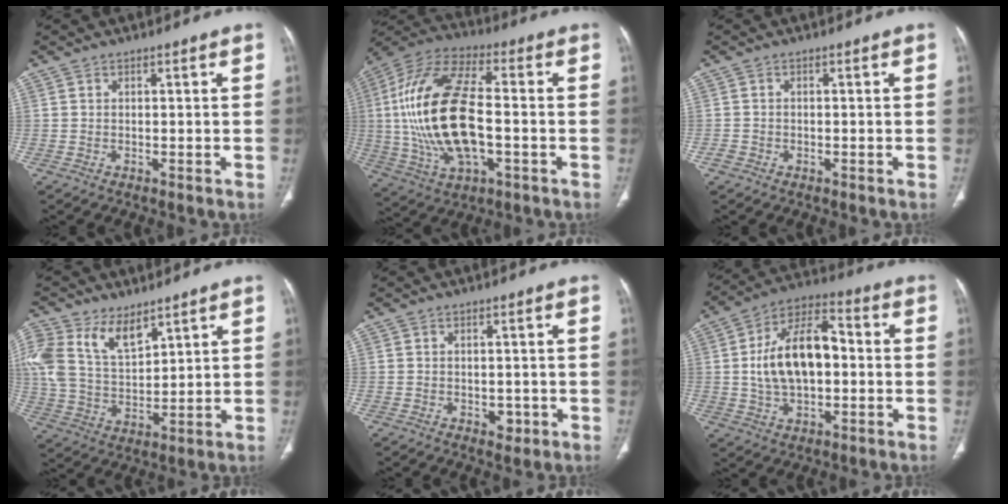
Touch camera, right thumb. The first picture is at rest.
{"total": 23.2, "force": [-1.3, 10.9, 20.4], "torque": [-0.425, 0.015, -0.022]}
{"total": 1.3, "force": [-0.7, 1.1, 0.4], "torque": [-0.008, 0.003, -0.014]}
{"total": 15.5, "force": [8.7, 8.8, 9.3], "torque": [-0.188, -0.020, 0.176]}
{"total": 2.2, "force": [-0.7, 1.6, 1.4], "torque": [-0.008, 0.002, -0.004]}
{"total": 15.9, "force": [0.2, 9.1, 13.0], "torque": [-0.216, 0.030, -0.002]}